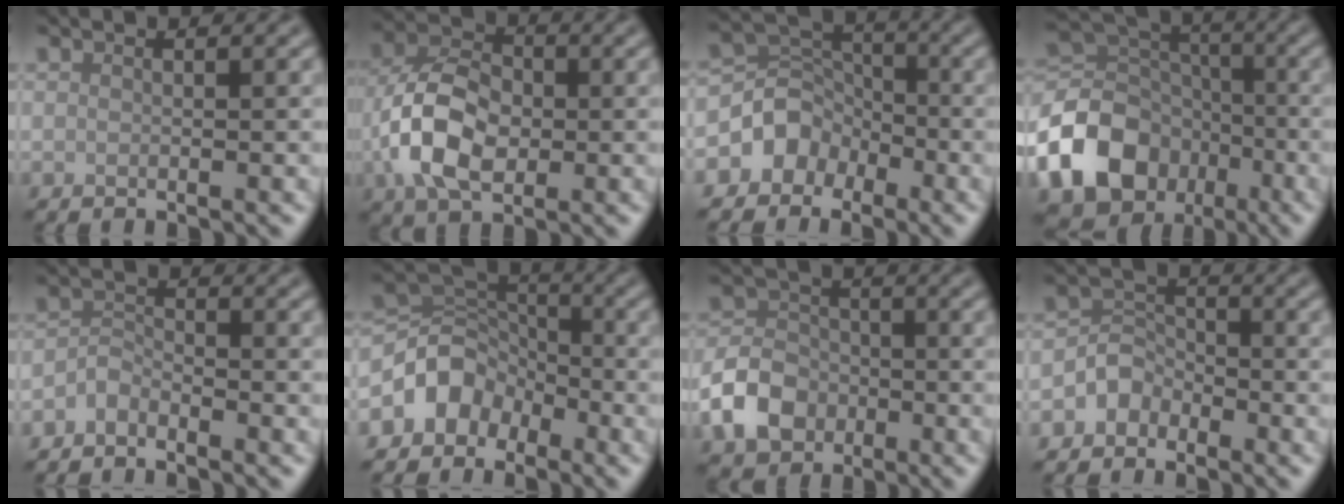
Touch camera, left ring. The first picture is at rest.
{"total": 7.5, "force": [-1.3, 5.0, 5.5], "torque": [-0.118, 0.005, -0.031]}
{"total": 3.8, "force": [-1.9, 3.2, 1.0], "torque": [-0.010, 0.007, -0.044]}
{"total": 16.9, "force": [-8.4, 13.0, 6.8], "torque": [-0.150, -0.041, -0.154]}
{"total": 1.7, "force": [-1.5, 0.7, 0.5], "torque": [-0.008, 0.007, -0.034]}
{"total": 4.5, "force": [-2.5, 3.4, 1.4], "torque": [-0.015, 0.008, -0.056]}
{"total": 5.2, "force": [-2.2, 4.0, 2.6], "torque": [-0.053, 0.001, -0.052]}
{"total": 2.4, "force": [-1.6, 1.8, 0.5], "torque": [0.000, 0.012, -0.036]}